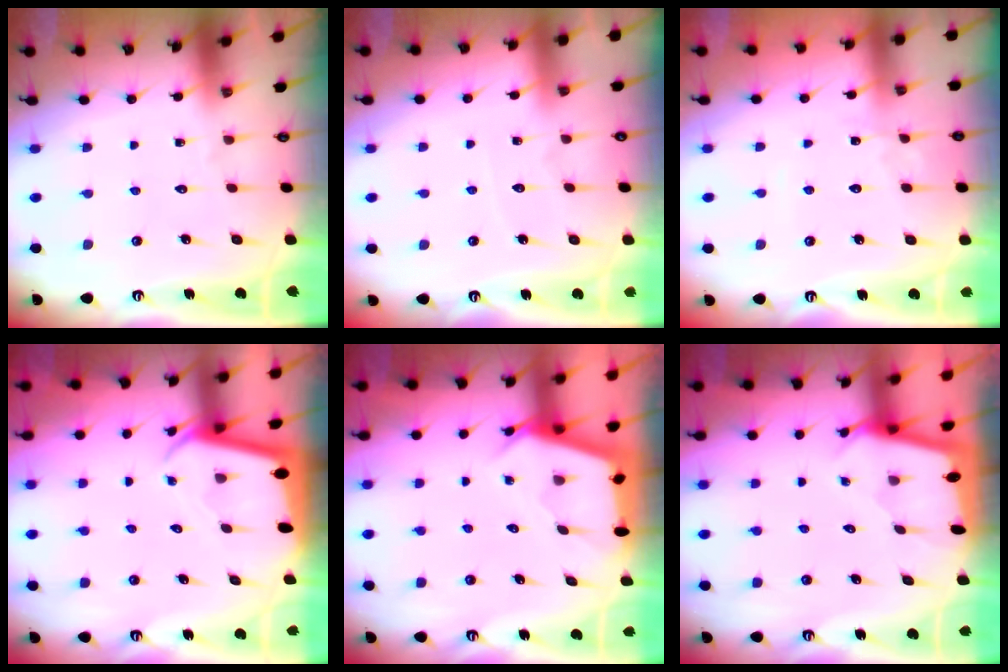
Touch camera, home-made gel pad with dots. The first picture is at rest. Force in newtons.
{"total": 2.8, "press": 2.8, "slide": 0.4}
{"total": 2.2, "press": 2.2, "slide": 0.3}
{"total": 2.4, "press": 2.4, "slide": 0.2}
{"total": 2.9, "press": 2.9, "slide": 0.3}
{"total": 1.6, "press": 1.6, "slide": 0.2}